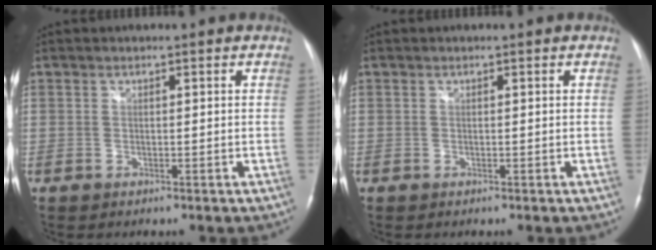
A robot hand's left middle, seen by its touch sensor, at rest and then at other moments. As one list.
[{"total": 0.0}]